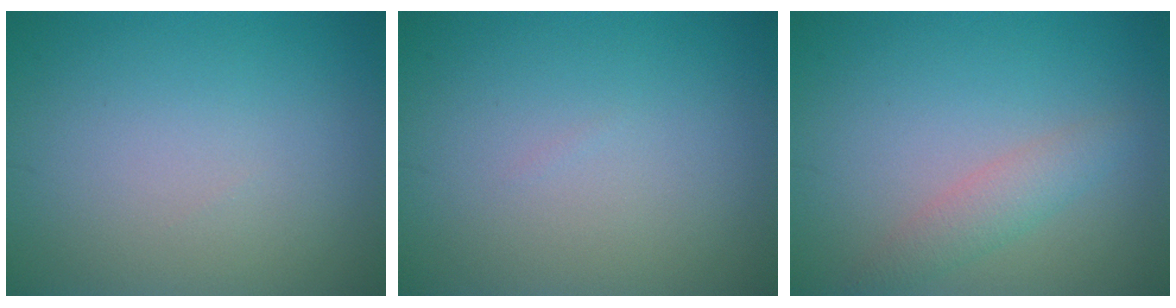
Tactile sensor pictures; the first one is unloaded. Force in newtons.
{"total": 0.0}
{"total": 2.2, "press": 2.2, "slide": 0.1}